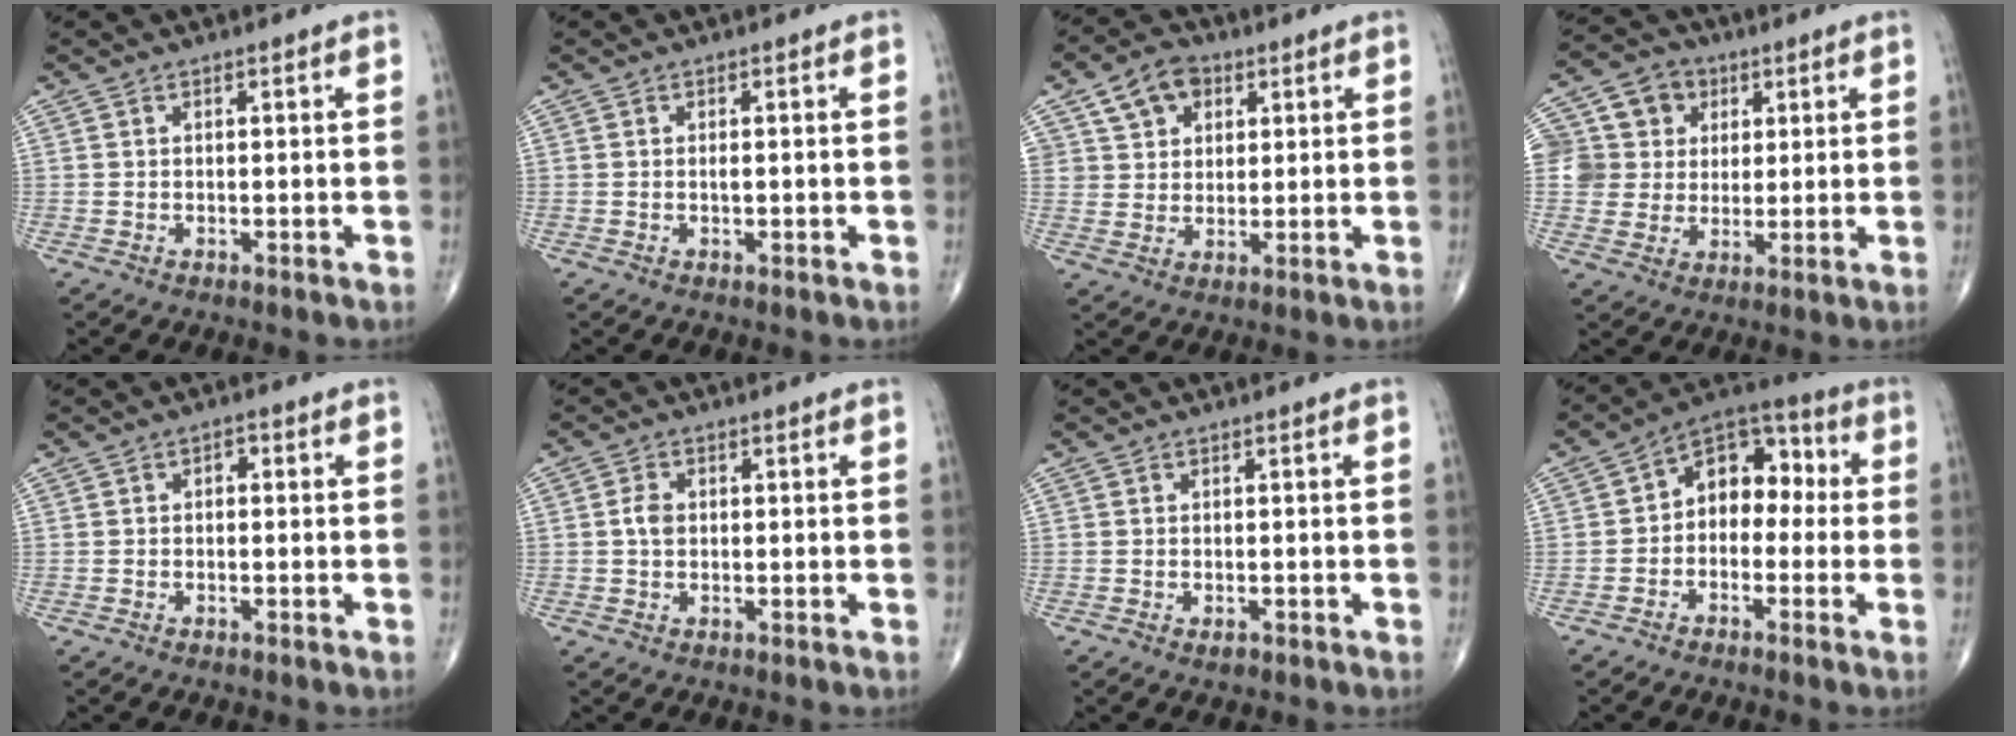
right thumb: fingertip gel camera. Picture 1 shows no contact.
{"total": 0.6, "force": [-0.1, 0.2, 0.5], "torque": [-0.012, 0.000, -0.001]}
{"total": 8.0, "force": [3.6, 6.1, 3.8], "torque": [-0.032, -0.007, 0.060]}
{"total": 11.7, "force": [3.2, 10.6, 3.6], "torque": [-0.039, 0.013, 0.053]}
{"total": 1.2, "force": [0.0, 0.8, 0.9], "torque": [-0.005, 0.006, -0.008]}
{"total": 2.6, "force": [0.2, 1.9, 1.8], "torque": [-0.033, 0.003, -0.001]}
{"total": 1.0, "force": [-0.5, 0.6, 0.6], "torque": [-0.011, 0.000, -0.005]}
{"total": 10.3, "force": [-0.3, 7.2, 7.3], "torque": [-0.073, 0.044, -0.027]}